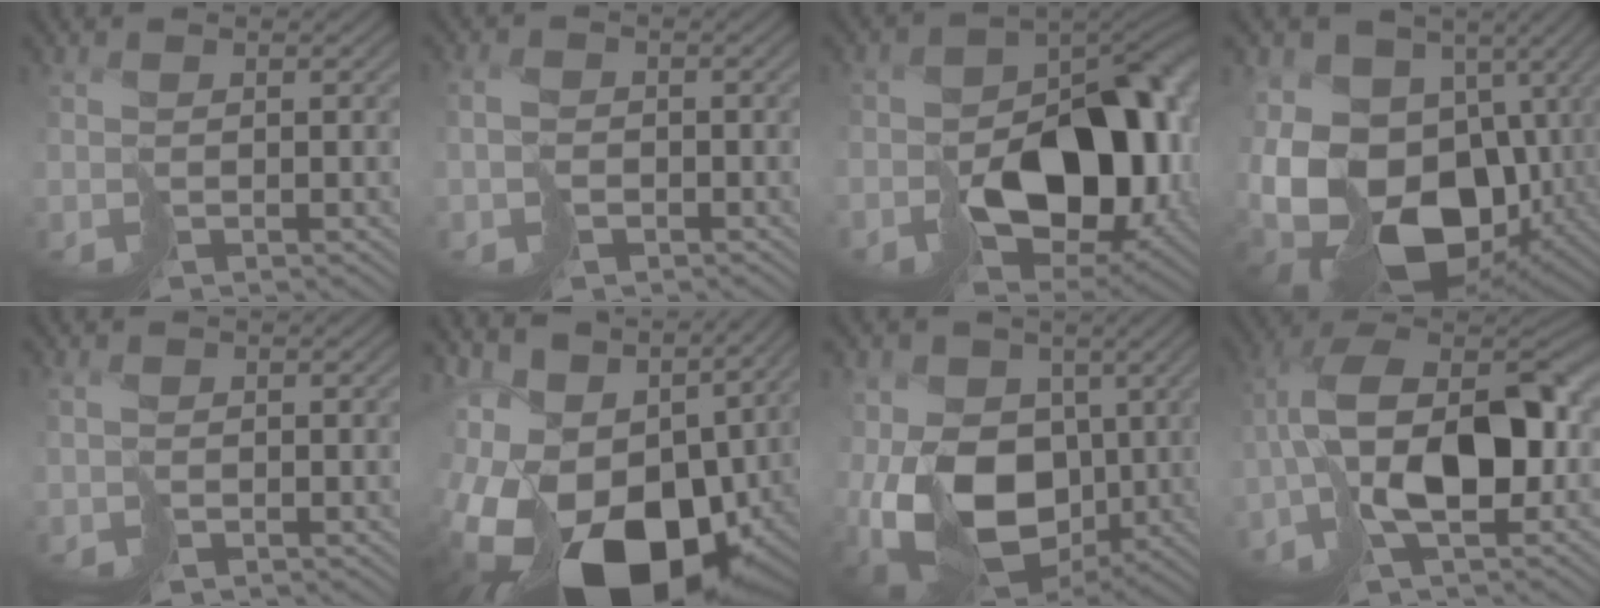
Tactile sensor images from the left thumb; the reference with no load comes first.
{"total": 3.1, "force": [-1.3, 2.6, 1.2], "torque": [-0.018, 0.004, -0.031]}
{"total": 16.1, "force": [-3.6, 11.3, 10.9], "torque": [-0.126, -0.035, -0.042]}
{"total": 20.1, "force": [-4.9, 13.5, 13.9], "torque": [-0.283, -0.015, -0.076]}
{"total": 1.5, "force": [-0.3, 1.3, 0.5], "torque": [-0.008, 0.003, -0.007]}
{"total": 18.7, "force": [-4.7, 12.0, 13.5], "torque": [-0.246, -0.038, -0.055]}
{"total": 14.2, "force": [-1.4, 10.0, 10.0], "torque": [-0.195, -0.011, -0.012]}
{"total": 11.6, "force": [-2.6, 6.3, 9.4], "torque": [-0.149, 0.013, -0.057]}